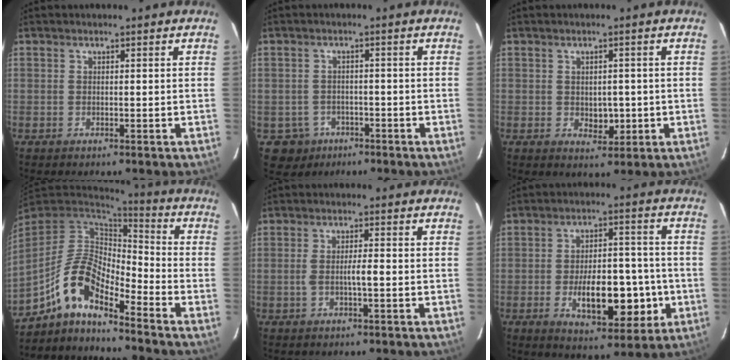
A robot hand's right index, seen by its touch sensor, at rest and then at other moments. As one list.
[{"total": 4.9, "force": [-2.1, 4.4, -0.2], "torque": [0.001, 0.010, -0.029]}, {"total": 3.4, "force": [-0.4, 2.3, 2.4], "torque": [-0.028, -0.001, 0.003]}, {"total": 11.5, "force": [-7.9, 3.5, 7.6], "torque": [-0.156, 0.030, -0.148]}, {"total": 2.9, "force": [-0.6, 0.3, 2.8], "torque": [-0.053, 0.001, -0.010]}, {"total": 12.8, "force": [-3.4, 5.4, 11.1], "torque": [-0.169, 0.010, -0.044]}]